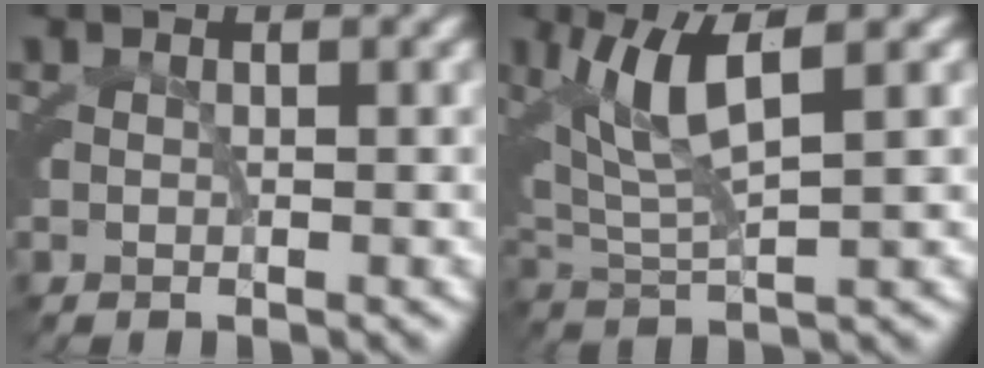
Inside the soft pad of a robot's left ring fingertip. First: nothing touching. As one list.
[{"total": 5.9, "force": [2.4, 2.1, 4.9], "torque": [-0.099, 0.005, 0.042]}]